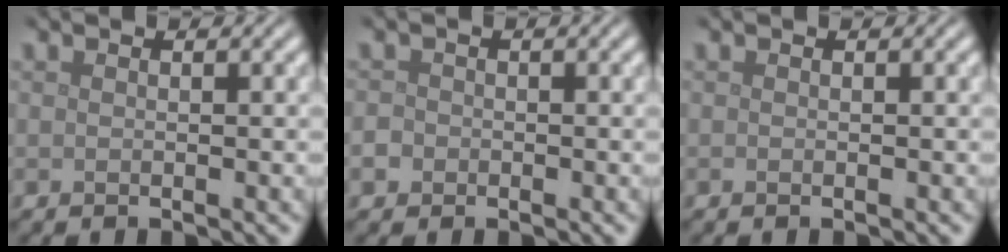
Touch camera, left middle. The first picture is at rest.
{"total": 1.4, "force": [-0.6, 1.2, 0.4], "torque": [-0.005, 0.000, -0.010]}
{"total": 0.0}